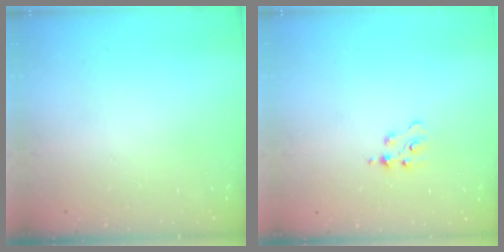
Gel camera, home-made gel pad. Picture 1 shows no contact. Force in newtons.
{"total": 1.8, "press": 1.8, "slide": 0.3}